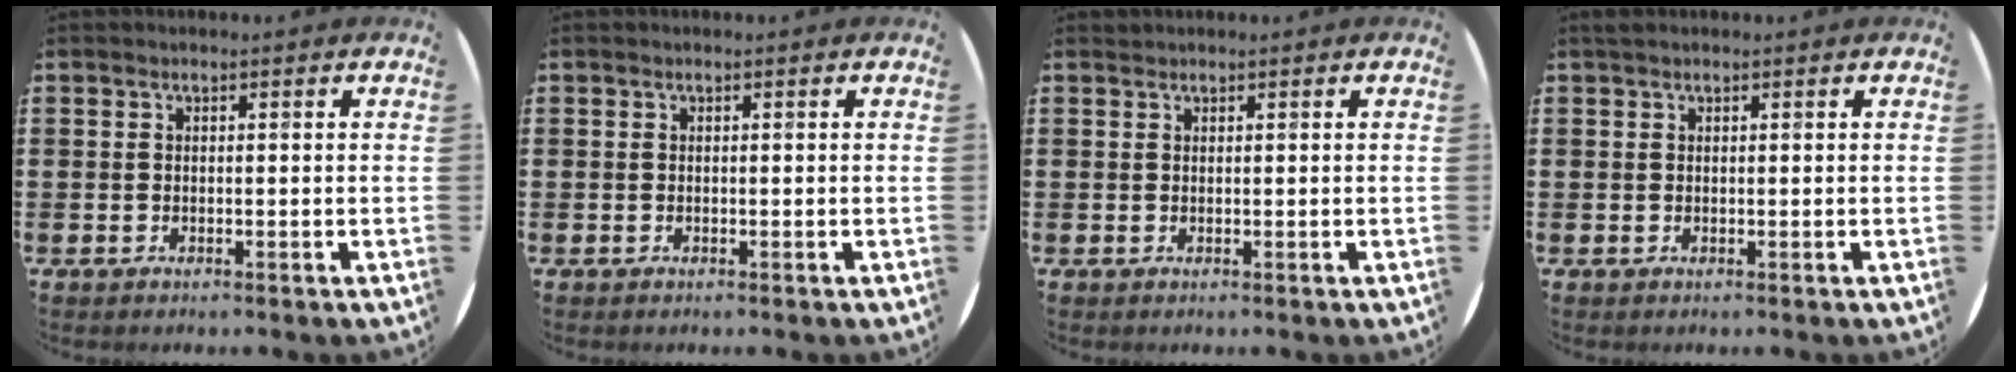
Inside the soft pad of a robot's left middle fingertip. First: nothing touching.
{"total": 0.0}
{"total": 0.0}
{"total": 0.6, "force": [0.5, 0.3, 0.1], "torque": [0.006, 0.000, 0.008]}